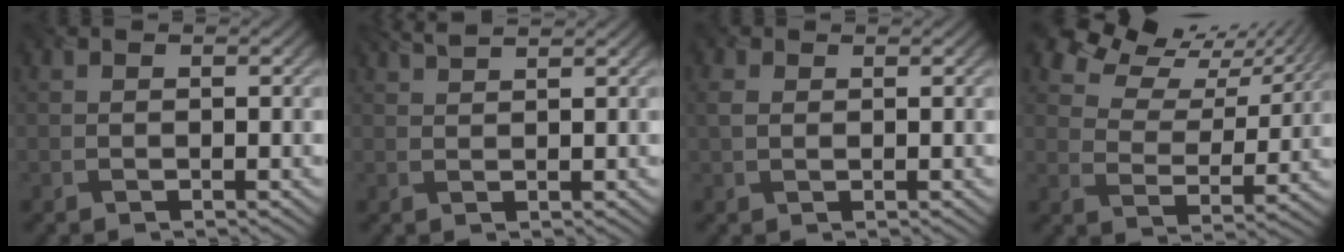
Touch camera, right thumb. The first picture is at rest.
{"total": 1.8, "force": [1.7, -0.3, 0.5], "torque": [-0.024, 0.001, 0.034]}
{"total": 1.2, "force": [0.8, 0.6, 0.6], "torque": [-0.028, 0.002, 0.011]}
{"total": 9.6, "force": [7.7, 4.0, 4.0], "torque": [-0.085, 0.008, 0.127]}